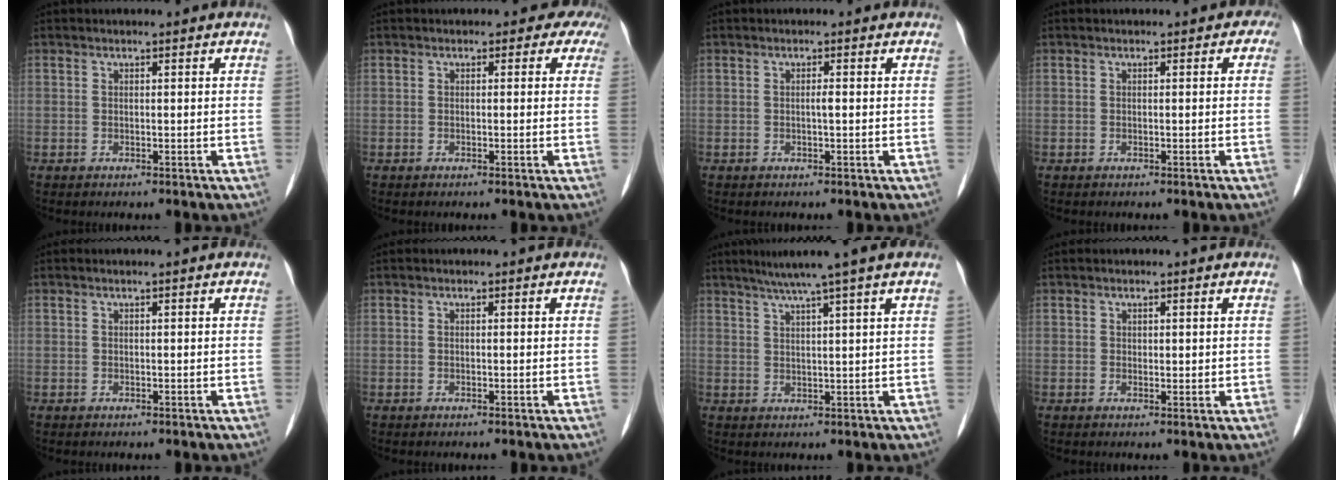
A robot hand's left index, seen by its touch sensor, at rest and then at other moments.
{"total": 2.3, "force": [1.1, 1.9, 0.8], "torque": [0.008, 0.000, -0.011]}
{"total": 0.6, "force": [-0.1, 0.0, 0.6], "torque": [-0.013, 0.000, -0.001]}
{"total": 0.9, "force": [-0.2, 0.8, 0.4], "torque": [0.011, 0.009, -0.011]}
{"total": 0.0}
{"total": 0.0}
{"total": 6.5, "force": [4.7, -1.7, 4.2], "torque": [-0.063, 0.015, 0.074]}
{"total": 0.7, "force": [0.4, 0.5, 0.3], "torque": [-0.001, -0.002, 0.006]}